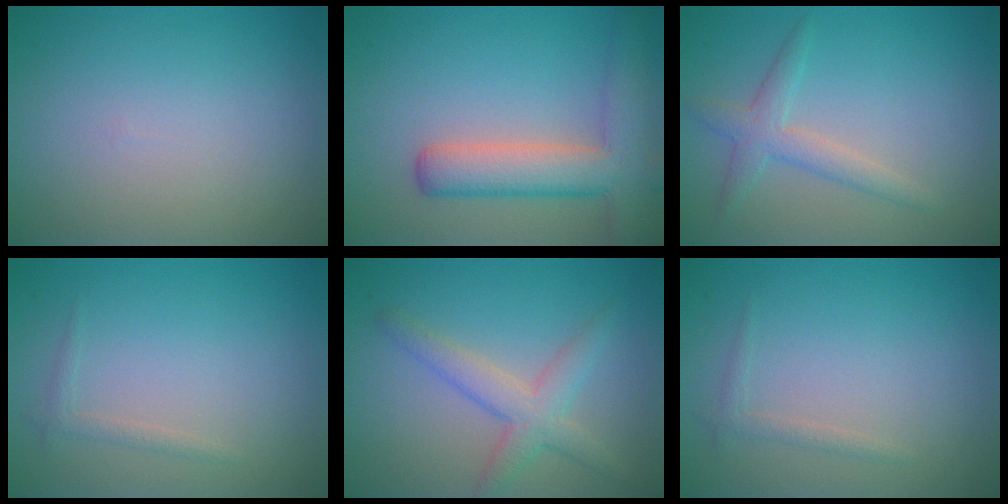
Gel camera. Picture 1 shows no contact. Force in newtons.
{"total": 6.3, "press": 6.3, "slide": 0.3}
{"total": 2.5, "press": 2.5, "slide": 0.1}
{"total": 1.0, "press": 1.0, "slide": 0.0}
{"total": 3.6, "press": 3.6, "slide": 0.3}
{"total": 1.0, "press": 1.0, "slide": 0.0}